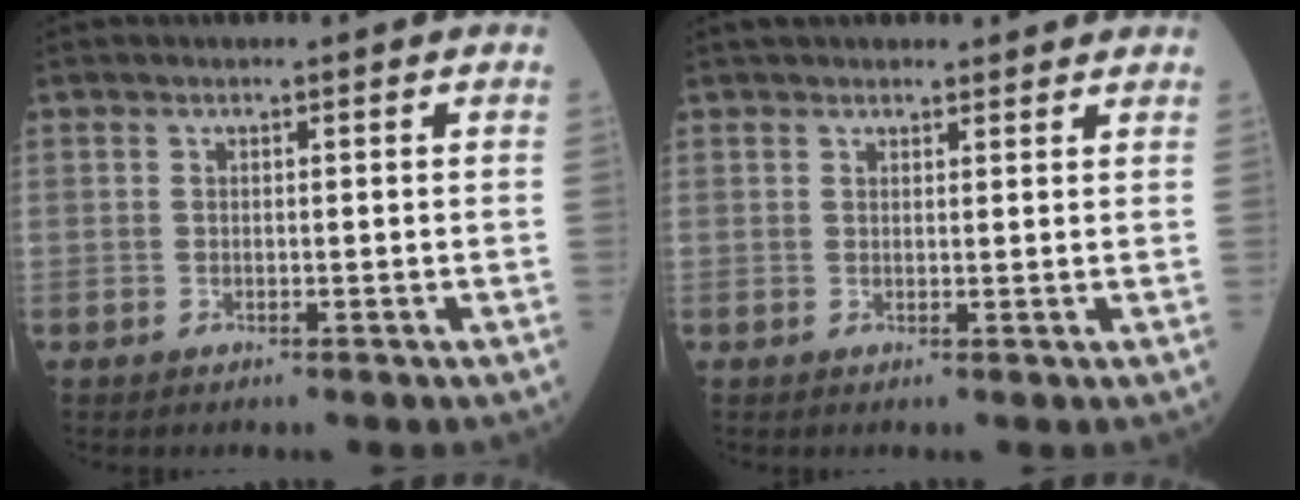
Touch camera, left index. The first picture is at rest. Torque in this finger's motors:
{"motor_torque": [0.00, -0.68, 0.21, 0.06]}